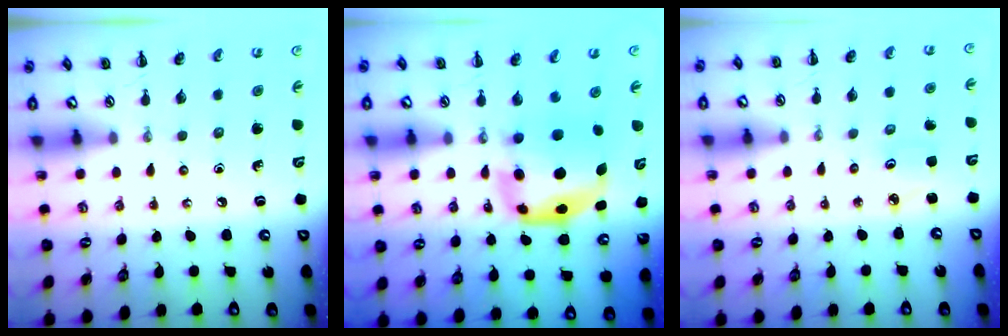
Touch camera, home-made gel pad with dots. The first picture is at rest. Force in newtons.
{"total": 6.1, "press": 5.9, "slide": 1.3}
{"total": 2.5, "press": 2.4, "slide": 0.6}